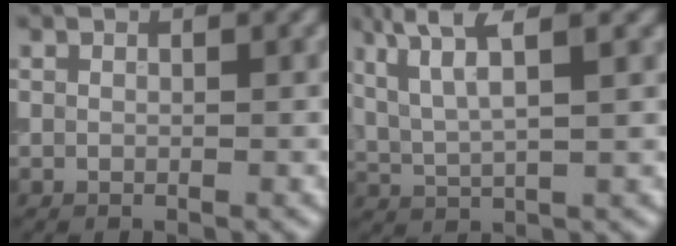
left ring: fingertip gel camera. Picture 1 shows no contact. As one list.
[{"total": 5.0, "force": [3.0, 0.8, 3.9], "torque": [-0.077, 0.016, 0.064]}]